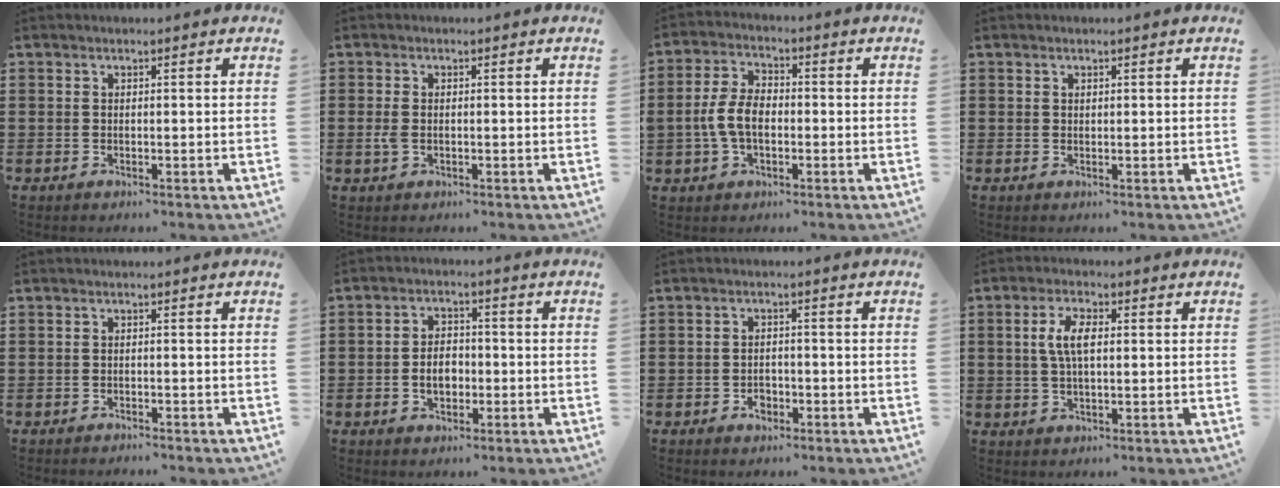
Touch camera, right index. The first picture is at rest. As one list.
[{"total": 2.1, "force": [-0.3, 1.3, 1.6], "torque": [-0.049, -0.003, -0.010]}, {"total": 6.4, "force": [-1.1, 3.9, 5.0], "torque": [-0.126, -0.001, -0.029]}, {"total": 0.5, "force": [0.3, 0.4, 0.1], "torque": [-0.002, 0.003, 0.006]}, {"total": 0.7, "force": [-0.7, 0.0, 0.0], "torque": [-0.001, -0.001, -0.014]}, {"total": 4.2, "force": [-1.1, 2.8, 2.9], "torque": [-0.050, 0.004, -0.023]}, {"total": 2.0, "force": [-1.1, 1.4, 1.0], "torque": [-0.021, 0.002, -0.024]}, {"total": 5.2, "force": [0.7, 2.2, 4.7], "torque": [-0.103, 0.008, 0.007]}]